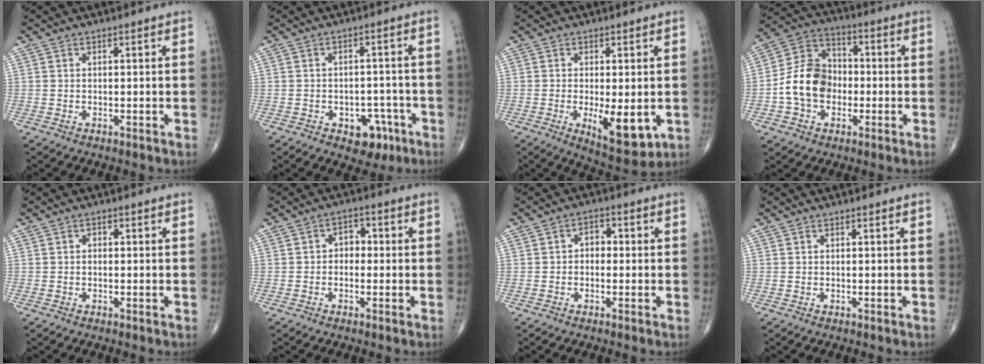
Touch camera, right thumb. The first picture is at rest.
{"total": 6.5, "force": [-3.3, 4.3, 3.6], "torque": [-0.014, 0.023, -0.039]}
{"total": 9.1, "force": [-2.0, 3.5, 8.2], "torque": [-0.113, -0.024, -0.022]}
{"total": 12.5, "force": [-2.1, 9.7, 7.6], "torque": [-0.120, 0.037, -0.048]}
{"total": 0.9, "force": [0.0, 0.7, 0.5], "torque": [-0.001, 0.004, -0.004]}
{"total": 3.4, "force": [-0.2, 2.6, 2.2], "torque": [-0.011, 0.015, -0.014]}
{"total": 3.0, "force": [-0.1, 2.3, 2.0], "torque": [-0.013, 0.014, -0.012]}
{"total": 0.0}